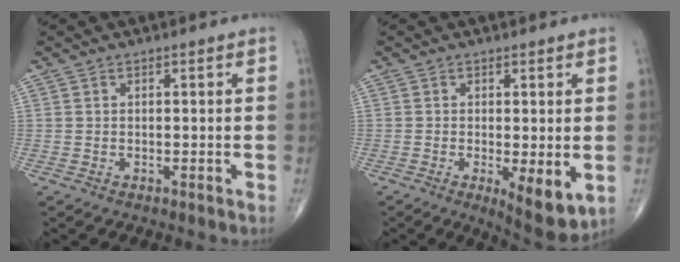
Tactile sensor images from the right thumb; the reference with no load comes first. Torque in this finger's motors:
{"motor_torque": [0.89, 1.06, 0.13, -0.25, 0.20]}